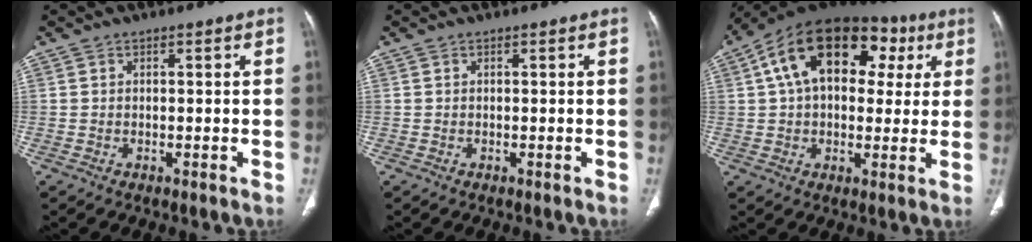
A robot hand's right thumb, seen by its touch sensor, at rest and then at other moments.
{"total": 0.0}
{"total": 22.6, "force": [7.3, 14.0, 16.2], "torque": [-0.237, 0.042, 0.105]}